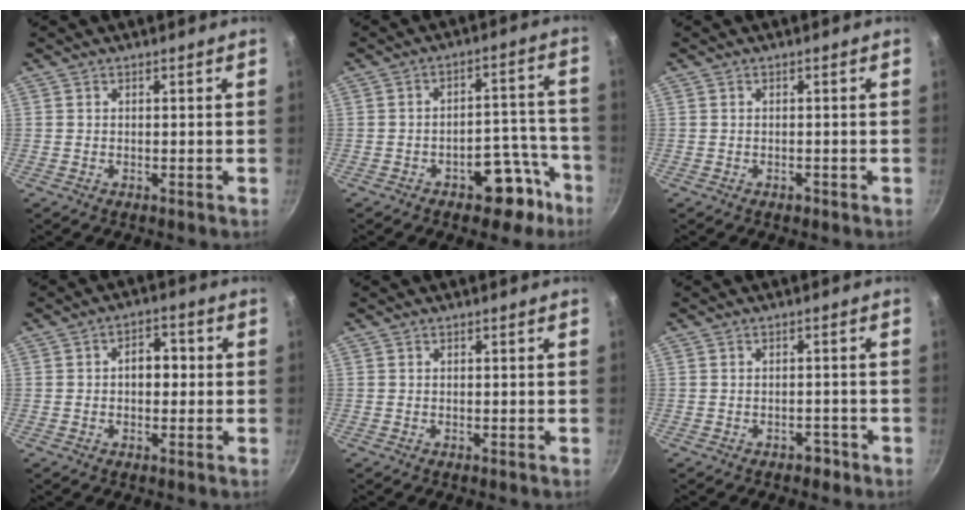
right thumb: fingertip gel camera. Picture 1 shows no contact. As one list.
[{"total": 10.3, "force": [-6.0, 5.4, 6.4], "torque": [-0.047, 0.062, -0.081]}, {"total": 0.7, "force": [-0.5, 0.4, 0.2], "torque": [0.000, 0.004, -0.008]}, {"total": 5.1, "force": [0.1, 3.3, 3.9], "torque": [-0.043, 0.019, -0.005]}, {"total": 0.0}, {"total": 1.9, "force": [-1.4, 1.2, 0.7], "torque": [-0.001, 0.013, -0.019]}]